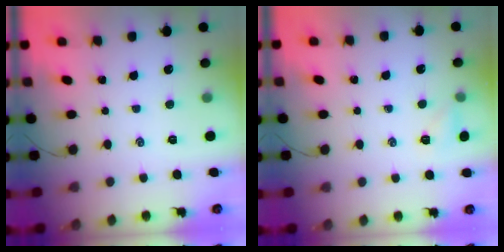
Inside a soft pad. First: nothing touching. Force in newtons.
{"total": 4.4, "press": 4.3, "slide": 1.1}